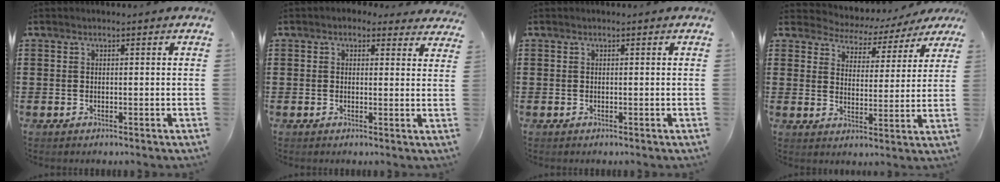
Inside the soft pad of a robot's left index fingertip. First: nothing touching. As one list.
[{"total": 2.0, "force": [1.6, 1.1, 0.5], "torque": [-0.008, 0.001, 0.026]}, {"total": 0.0}, {"total": 3.4, "force": [3.3, 0.7, -0.1], "torque": [-0.024, -0.026, 0.050]}]